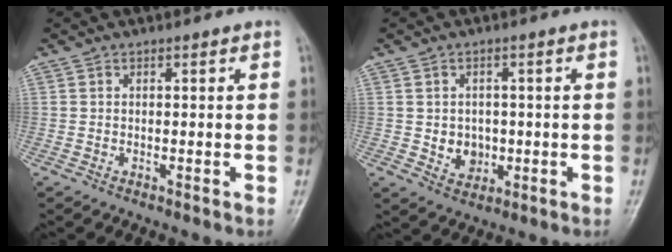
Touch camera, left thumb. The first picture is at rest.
{"total": 4.7, "force": [-0.3, 4.0, 2.4], "torque": [-0.014, 0.001, 0.004]}